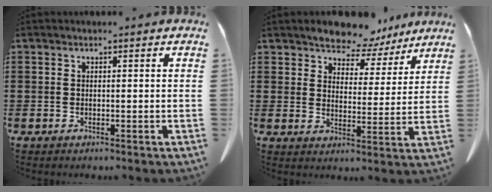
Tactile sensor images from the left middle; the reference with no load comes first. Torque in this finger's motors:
{"motor_torque": [1.08, 0.73, 0.12, 0.07]}